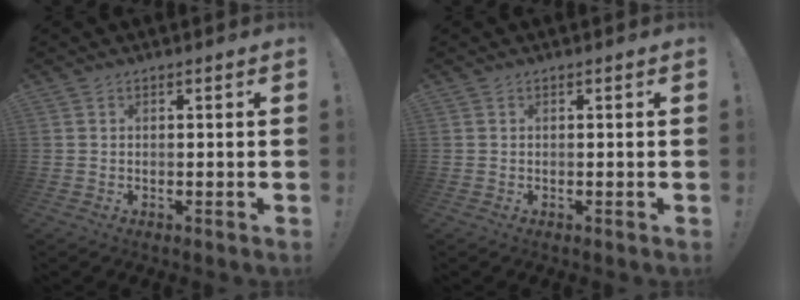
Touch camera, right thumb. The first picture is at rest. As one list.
[{"total": 0.0}]